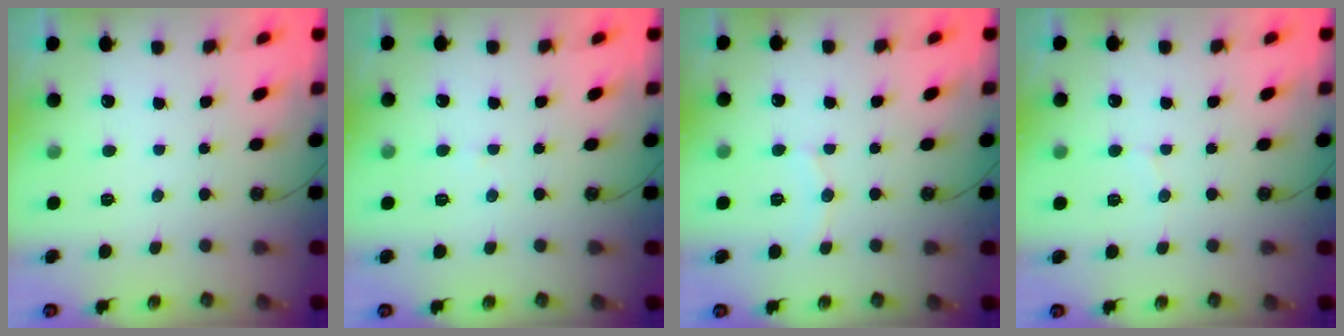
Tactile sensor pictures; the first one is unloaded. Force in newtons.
{"total": 5.9, "press": 5.8, "slide": 0.6}
{"total": 4.7, "press": 4.7, "slide": 0.5}
{"total": 5.1, "press": 5.1, "slide": 0.5}